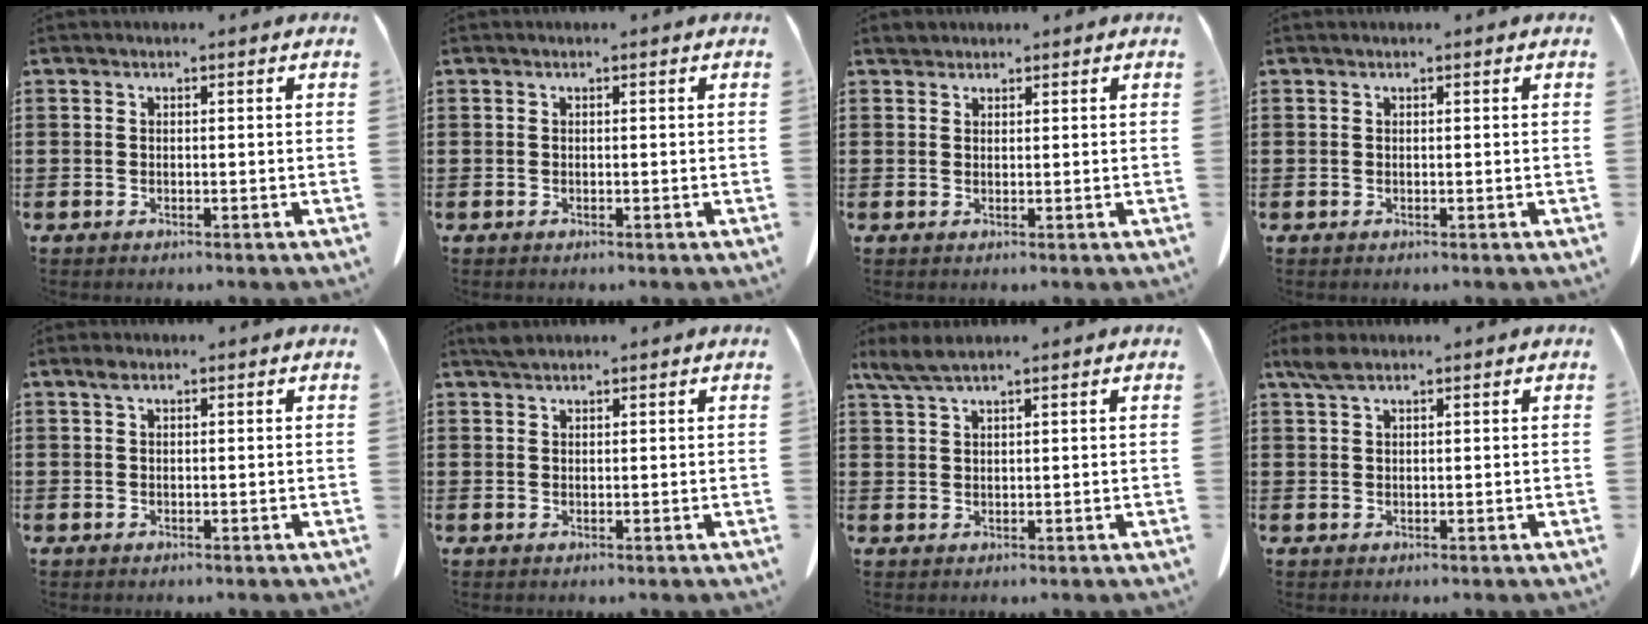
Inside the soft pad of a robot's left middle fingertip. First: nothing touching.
{"total": 0.0}
{"total": 1.5, "force": [1.4, 0.5, 0.0], "torque": [-0.006, 0.001, 0.030]}
{"total": 0.0}
{"total": 1.0, "force": [0.5, 0.4, 0.8], "torque": [-0.017, 0.002, 0.010]}
{"total": 1.4, "force": [1.3, 0.2, 0.4], "torque": [-0.012, -0.002, 0.026]}
{"total": 3.3, "force": [2.5, 0.4, 2.2], "torque": [-0.048, -0.001, 0.048]}
{"total": 2.6, "force": [1.7, 0.7, 1.8], "torque": [-0.041, 0.002, 0.032]}